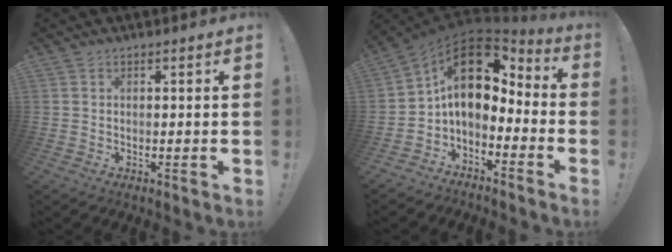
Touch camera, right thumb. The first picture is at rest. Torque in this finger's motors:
{"motor_torque": [2.69, 2.32, 1.40, -0.51, 0.07]}